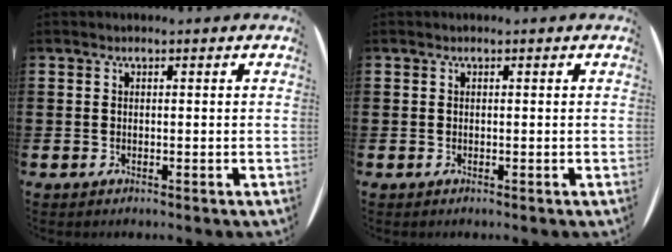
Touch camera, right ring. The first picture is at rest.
{"total": 0.0}